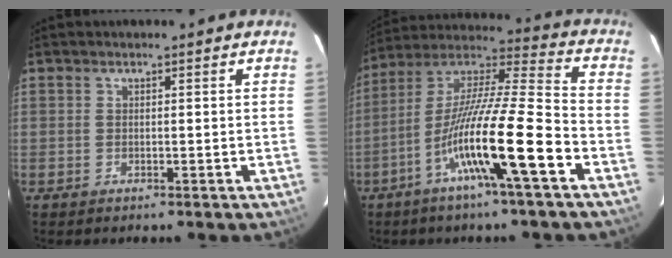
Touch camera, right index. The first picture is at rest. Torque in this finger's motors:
{"motor_torque": [1.78, -0.36, 1.05, 0.21]}